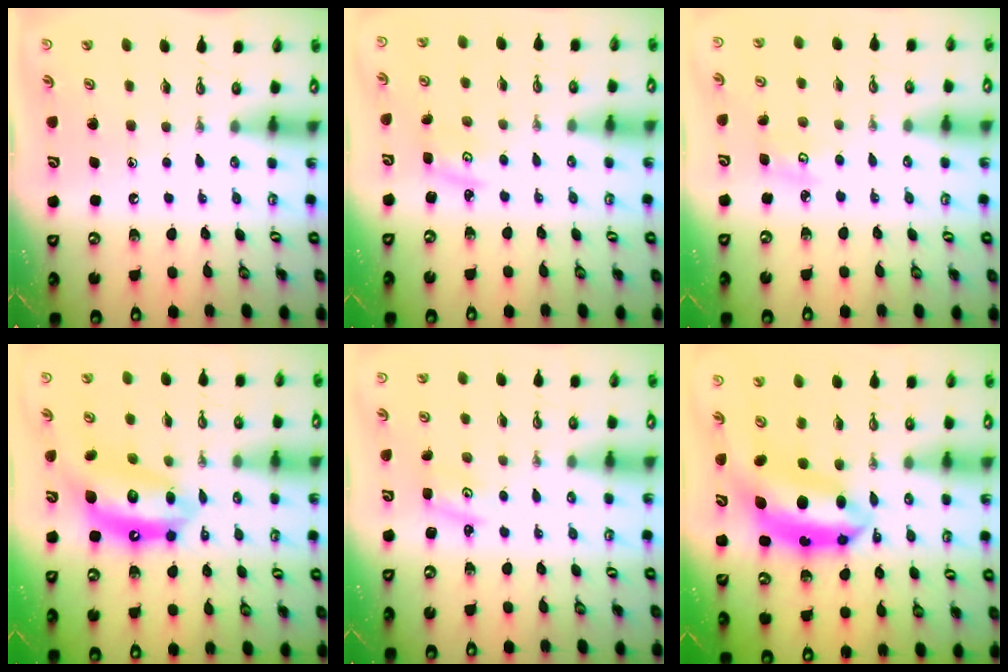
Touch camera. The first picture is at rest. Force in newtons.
{"total": 2.6, "press": 2.6, "slide": 0.4}
{"total": 4.2, "press": 4.1, "slide": 0.5}
{"total": 13.6, "press": 13.5, "slide": 1.2}
{"total": 1.5, "press": 1.5, "slide": 0.2}
{"total": 9.7, "press": 9.6, "slide": 1.2}